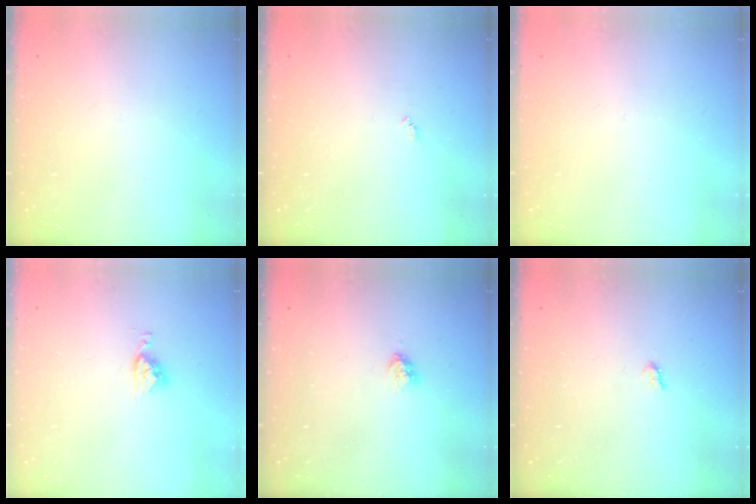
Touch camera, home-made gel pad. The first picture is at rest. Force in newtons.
{"total": 3.7, "press": 3.7, "slide": 0.4}
{"total": 0.0}
{"total": 5.3, "press": 5.3, "slide": 0.1}
{"total": 3.1, "press": 3.1, "slide": 0.3}
{"total": 1.9, "press": 1.9, "slide": 0.3}